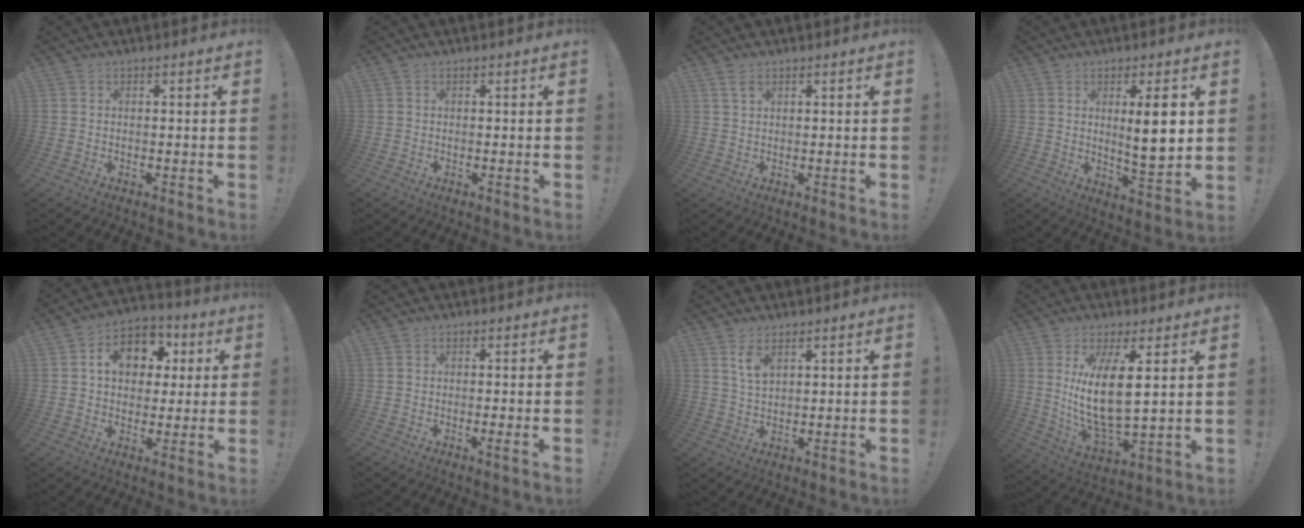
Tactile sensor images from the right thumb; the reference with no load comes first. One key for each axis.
{"total": 0.0}
{"total": 2.3, "fx": 1.5, "fy": 1.1, "fz": 1.4, "tx": -0.027, "ty": -0.001, "tz": 0.028}
{"total": 9.7, "fx": 2.4, "fy": 1.8, "fz": 9.2, "tx": -0.136, "ty": -0.011, "tz": 0.035}
{"total": 12.3, "fx": 3.6, "fy": 9.5, "fz": 7.0, "tx": -0.100, "ty": -0.002, "tz": 0.068}
{"total": 1.8, "fx": -0.2, "fy": -0.2, "fz": 1.8, "tx": -0.031, "ty": -0.003, "tz": -0.006}
{"total": 4.8, "fx": 3.0, "fy": 2.1, "fz": 3.2, "tx": -0.051, "ty": -0.016, "tz": 0.051}
{"total": 14.3, "fx": 4.1, "fy": 4.7, "fz": 12.9, "tx": -0.268, "ty": -0.035, "tz": 0.061}